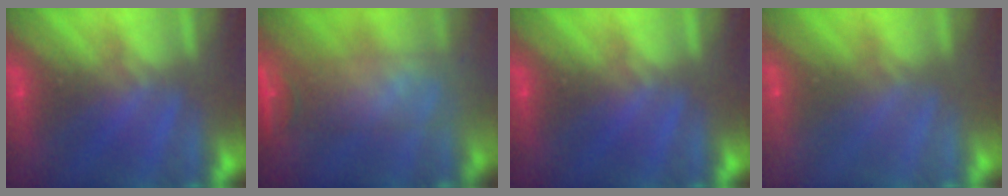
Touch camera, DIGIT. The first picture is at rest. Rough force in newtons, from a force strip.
{"total": 5.7}
{"total": 0.0}
{"total": 2.9}